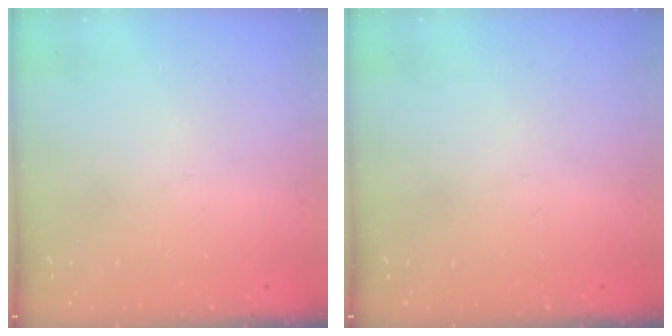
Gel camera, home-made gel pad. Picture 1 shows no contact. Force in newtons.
{"total": 0.0}